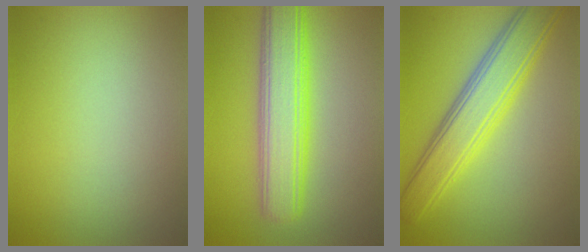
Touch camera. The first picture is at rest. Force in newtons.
{"total": 6.8, "press": 6.8, "slide": 0.2}
{"total": 6.3, "press": 6.3, "slide": 0.4}